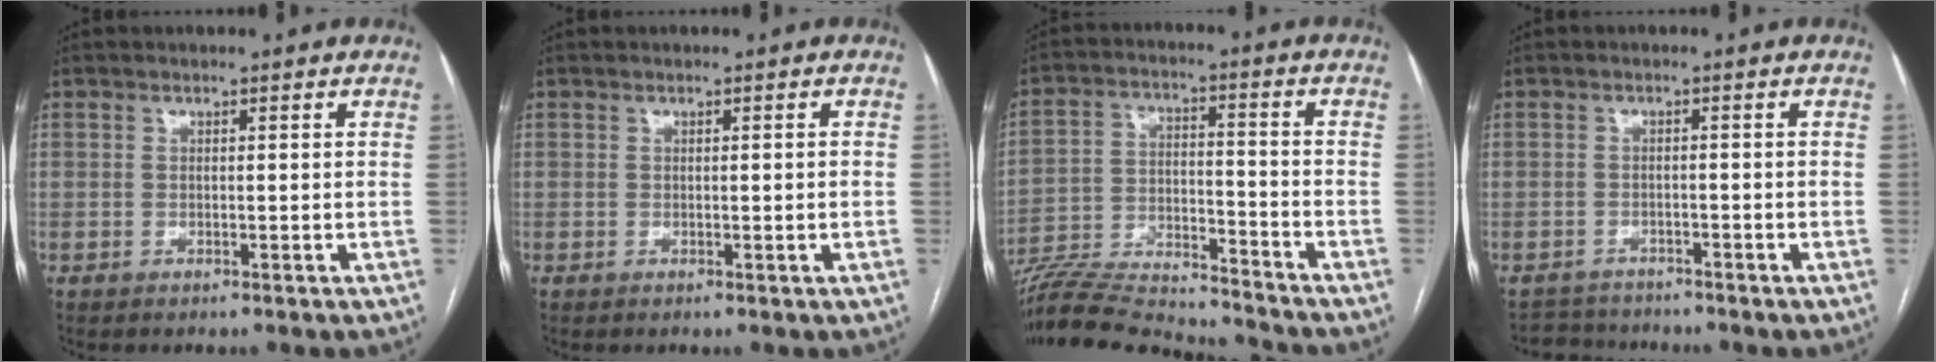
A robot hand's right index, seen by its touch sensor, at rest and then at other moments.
{"total": 0.9, "force": [-0.1, -0.1, 0.9], "torque": [-0.016, 0.000, 0.002]}
{"total": 18.9, "force": [-17.9, 1.8, 5.7], "torque": [-0.126, -0.006, -0.288]}
{"total": 3.2, "force": [-2.9, 0.8, -1.0], "torque": [0.018, -0.008, -0.049]}